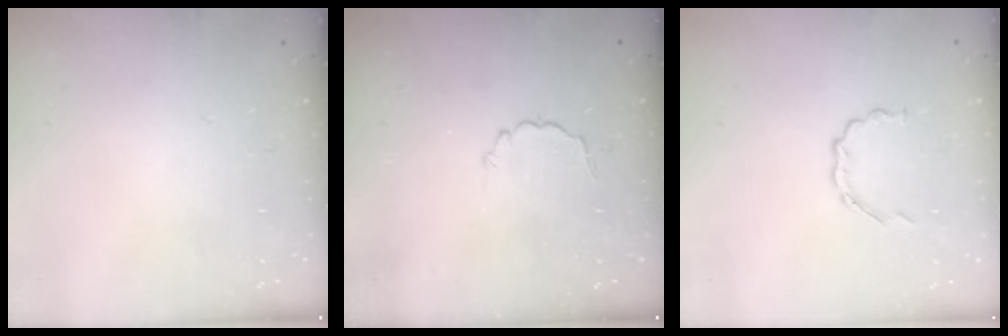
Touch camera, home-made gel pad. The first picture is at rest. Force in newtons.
{"total": 2.1, "press": 1.9, "slide": 0.9}
{"total": 3.3, "press": 3.1, "slide": 1.0}